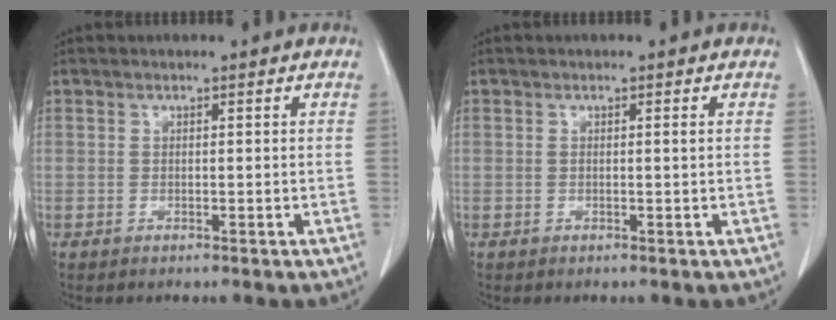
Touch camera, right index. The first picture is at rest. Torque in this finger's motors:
{"motor_torque": [-0.08, 0.05, 0.06, -0.01]}